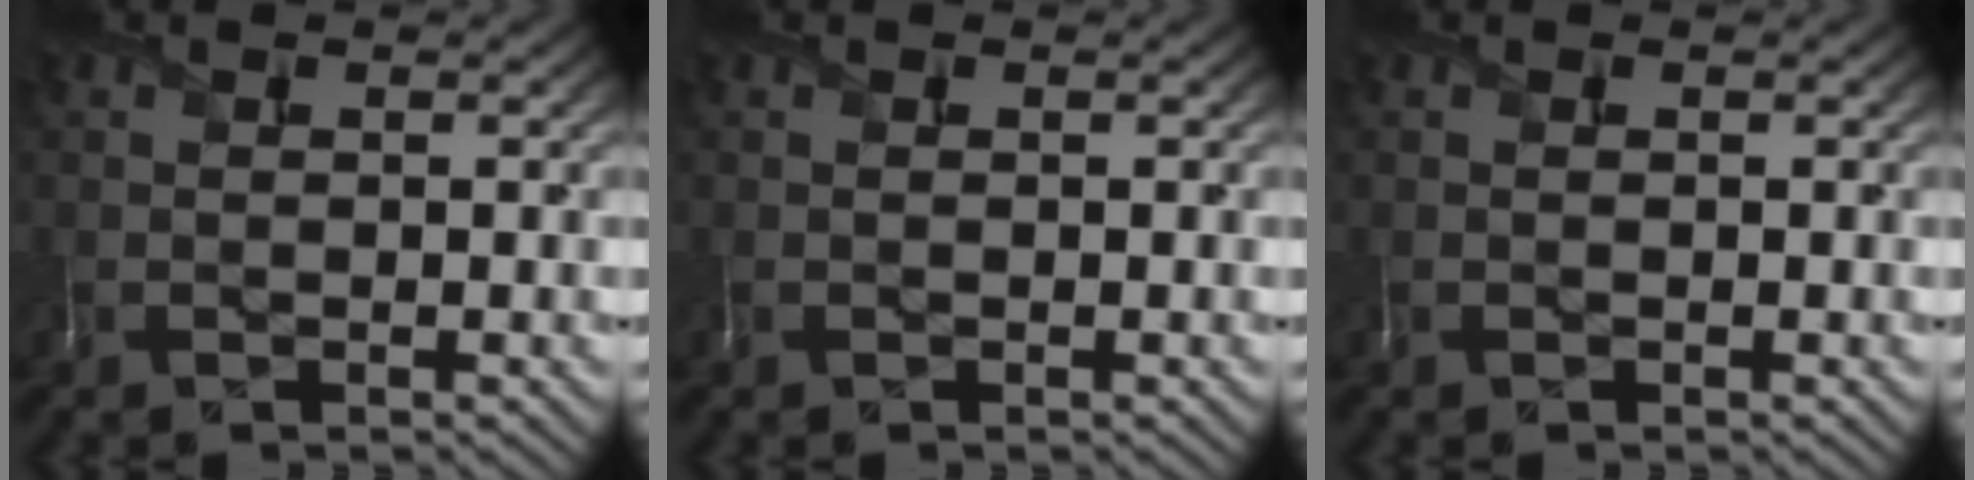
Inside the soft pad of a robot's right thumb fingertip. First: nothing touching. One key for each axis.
{"total": 0.0}
{"total": 0.0}